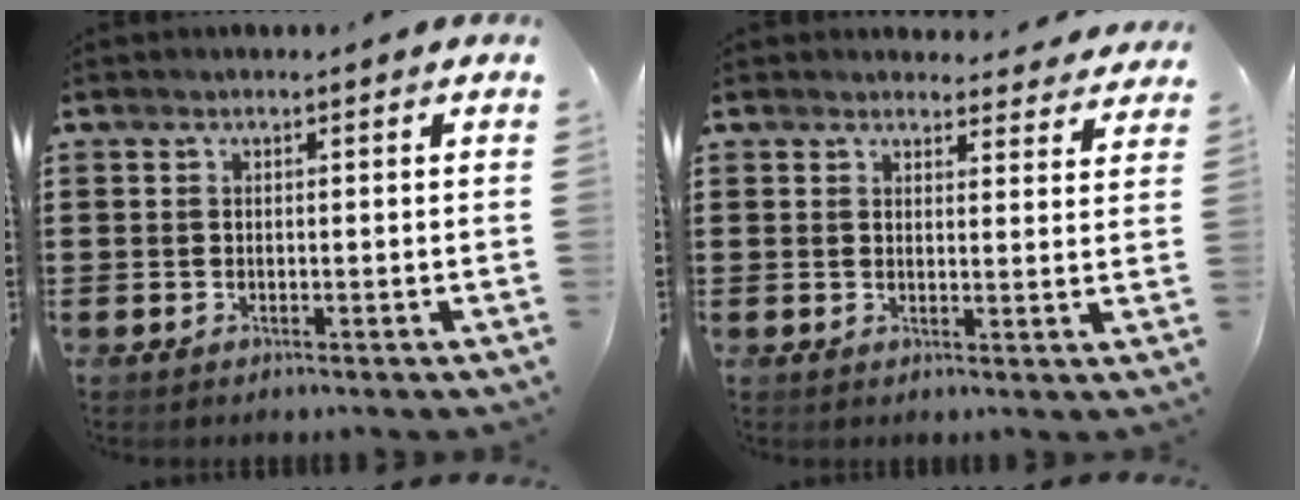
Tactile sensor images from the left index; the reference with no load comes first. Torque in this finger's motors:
{"motor_torque": [0.11, 0.05, 0.09, -0.01]}